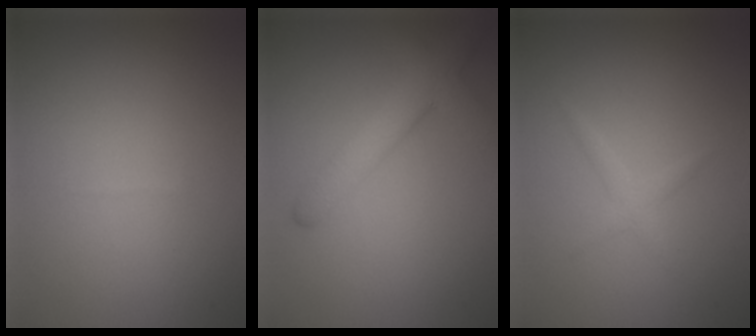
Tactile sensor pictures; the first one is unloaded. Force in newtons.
{"total": 4.2, "press": 4.2, "slide": 0.2}
{"total": 1.2, "press": 1.2, "slide": 0.0}